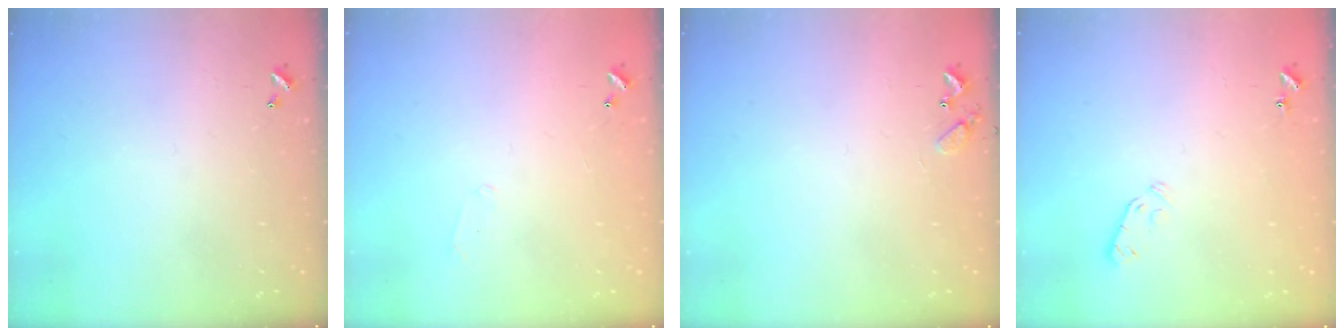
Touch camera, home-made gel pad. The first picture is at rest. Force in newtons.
{"total": 5.0, "press": 5.0, "slide": 0.9}
{"total": 7.0, "press": 7.0, "slide": 0.6}
{"total": 3.9, "press": 3.8, "slide": 0.7}